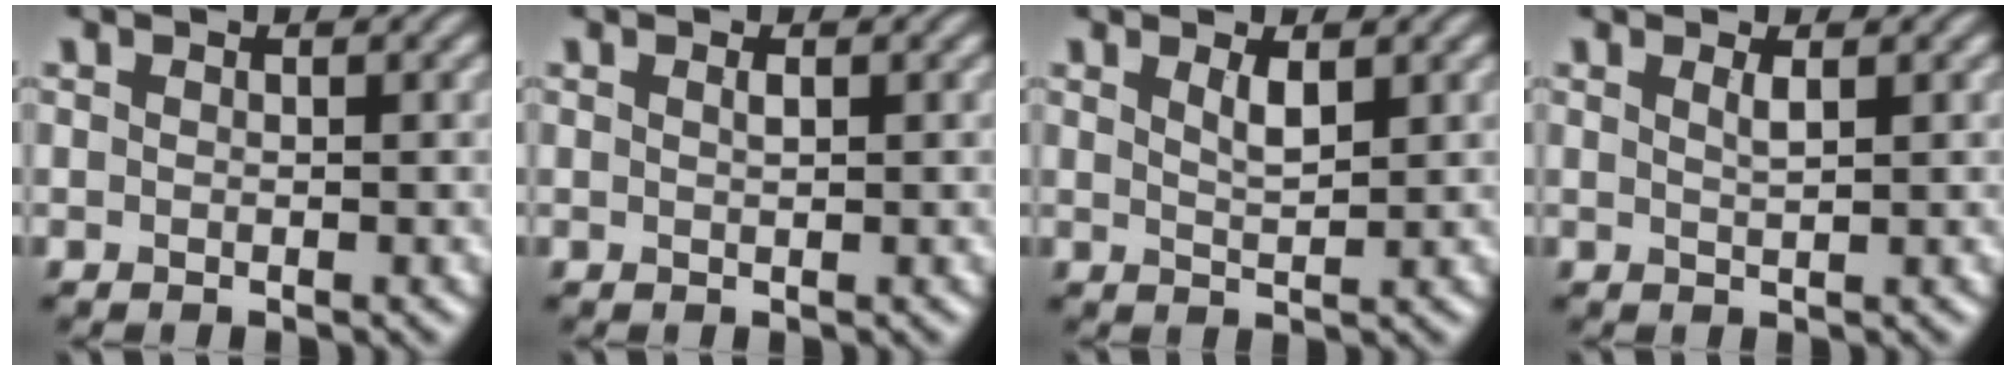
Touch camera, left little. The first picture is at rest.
{"total": 0.6, "force": [0.3, 0.1, 0.5], "torque": [-0.010, 0.002, 0.005]}
{"total": 1.6, "force": [1.0, 0.4, 1.2], "torque": [-0.025, -0.001, 0.018]}
{"total": 1.1, "force": [0.6, 0.3, 0.9], "torque": [-0.012, 0.001, 0.009]}